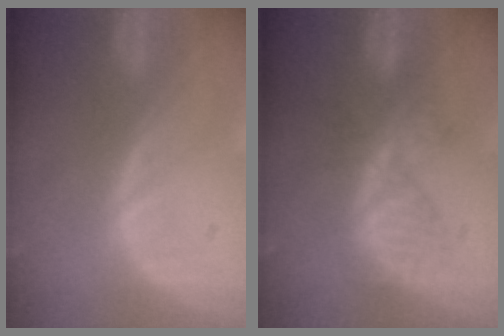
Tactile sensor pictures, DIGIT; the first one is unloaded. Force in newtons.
{"total": 5.4, "press": 5.3, "slide": 0.6}